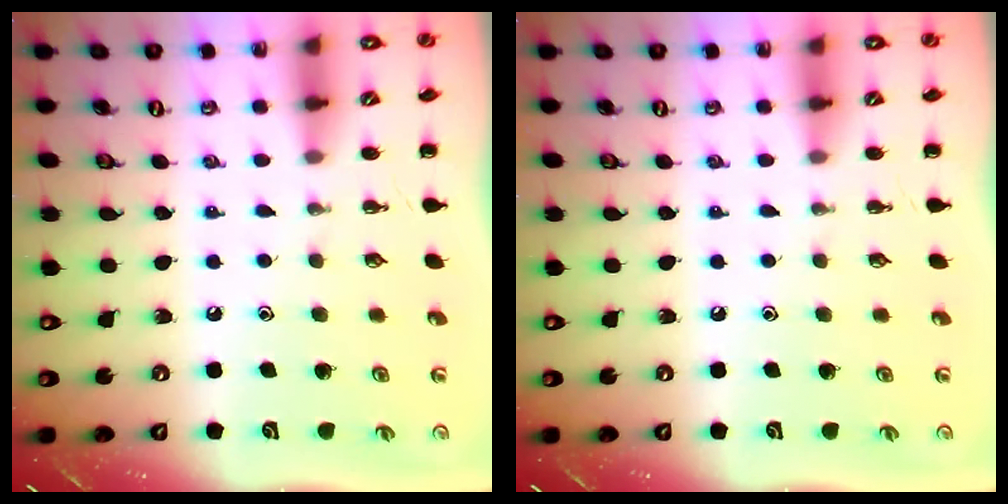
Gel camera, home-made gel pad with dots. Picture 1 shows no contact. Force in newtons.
{"total": 0.0}